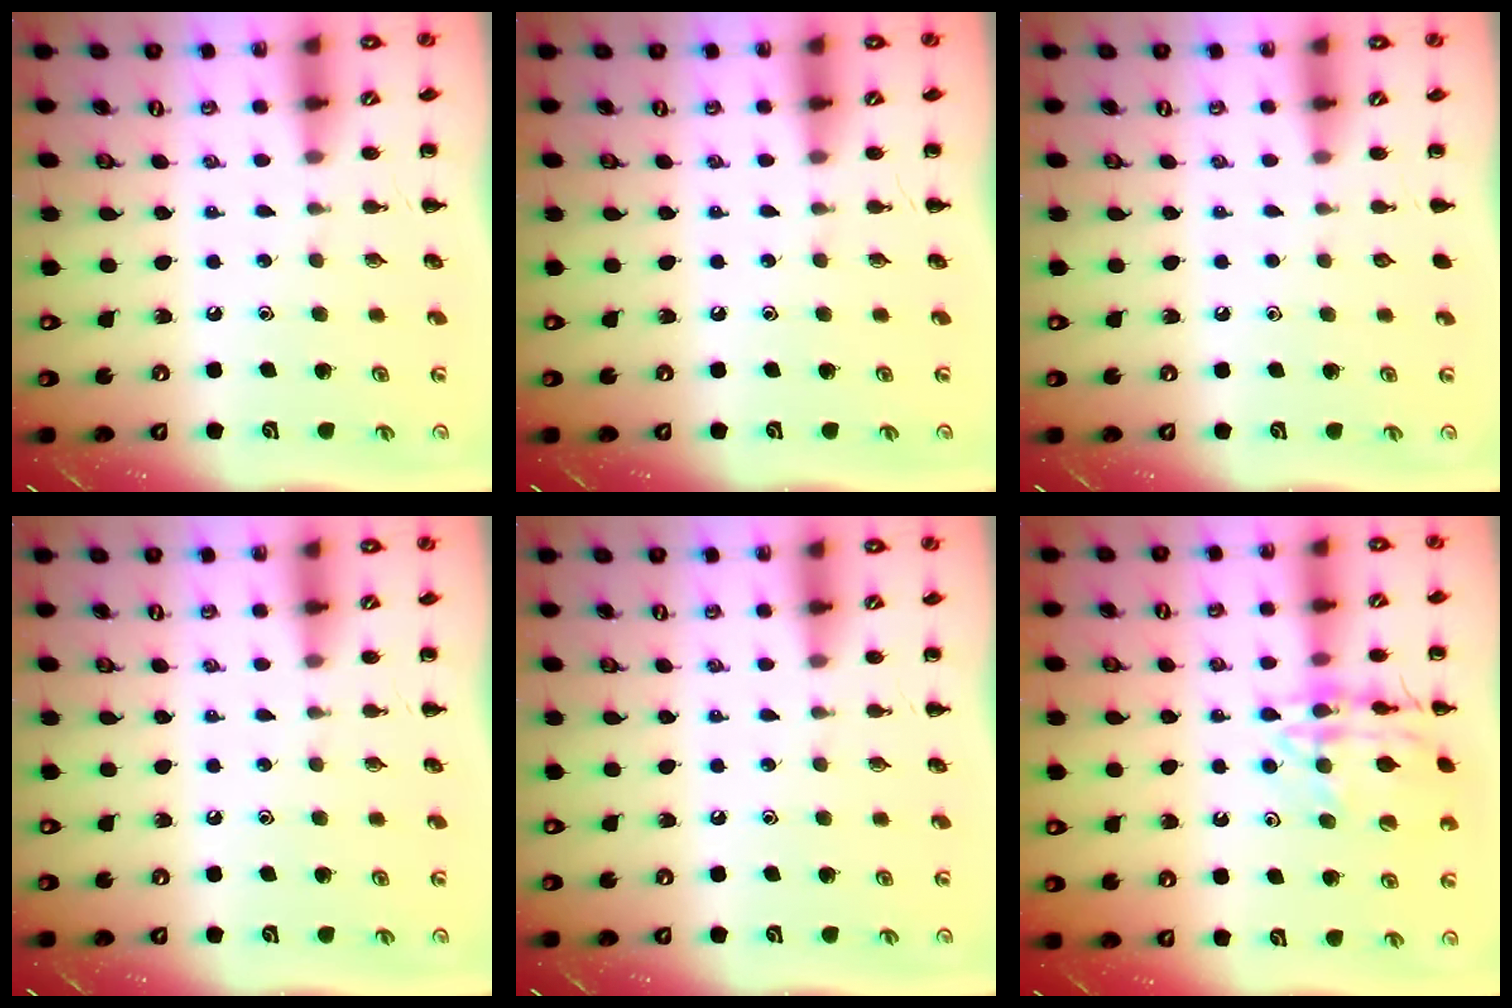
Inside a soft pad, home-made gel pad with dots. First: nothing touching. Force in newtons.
{"total": 0.0}
{"total": 0.0}
{"total": 0.0}
{"total": 0.0}
{"total": 15.7, "press": 15.6, "slide": 1.6}